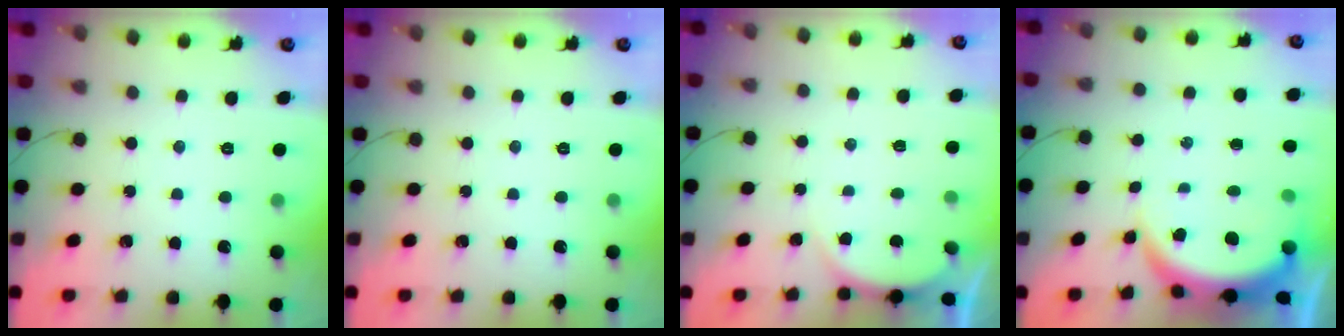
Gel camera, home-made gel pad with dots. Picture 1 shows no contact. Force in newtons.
{"total": 0.0}
{"total": 2.3, "press": 2.2, "slide": 0.6}
{"total": 6.7, "press": 6.7, "slide": 0.5}